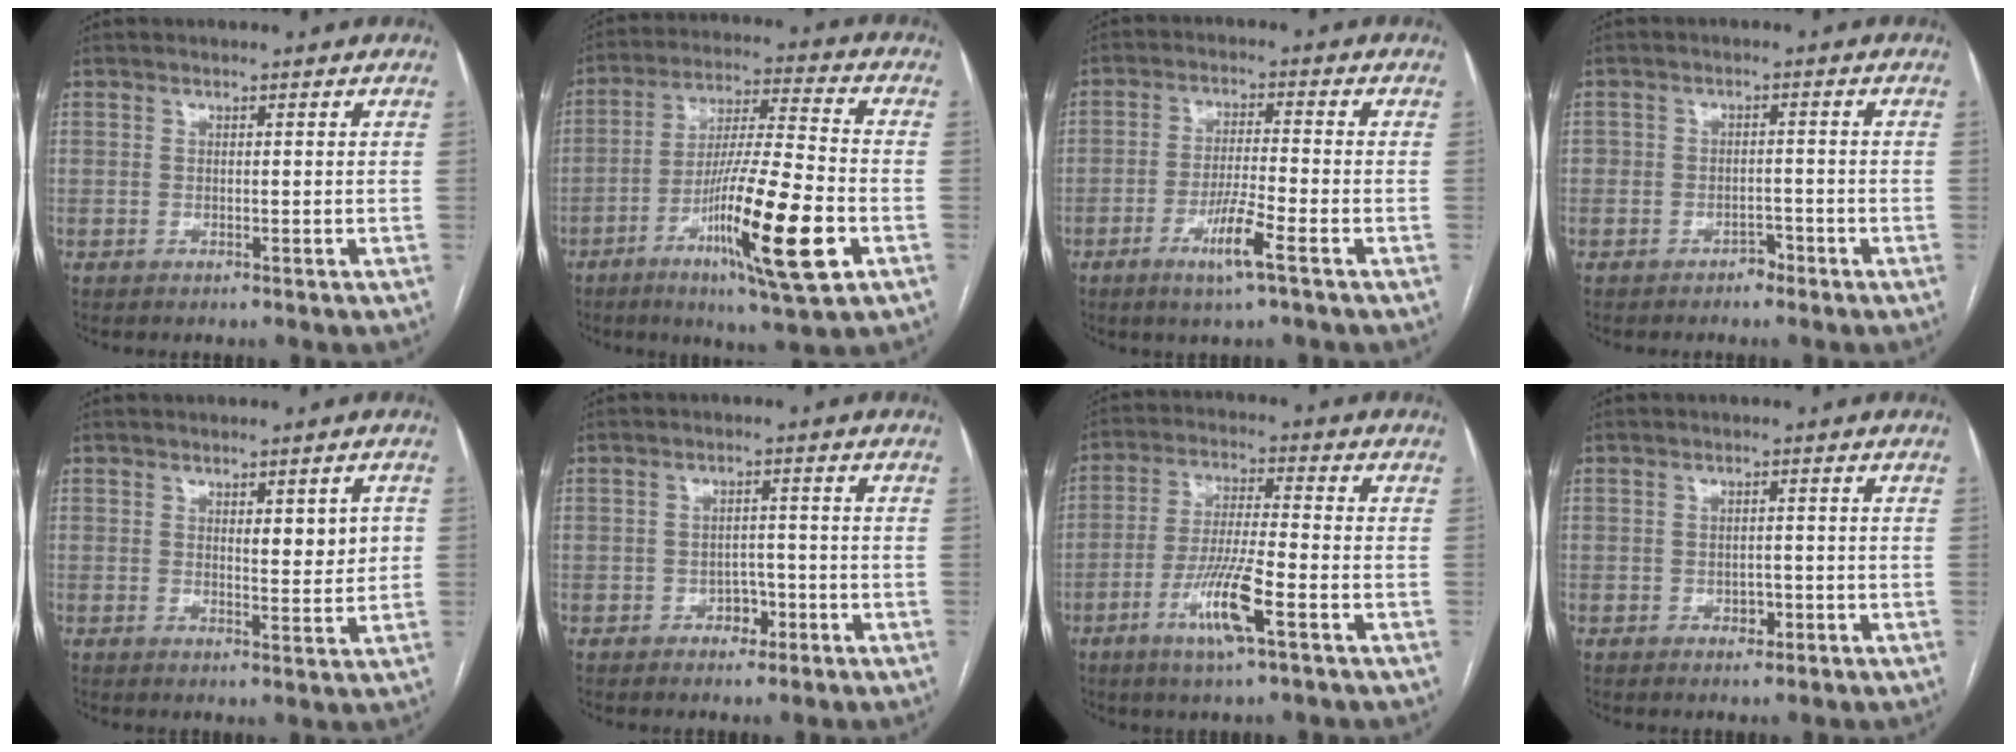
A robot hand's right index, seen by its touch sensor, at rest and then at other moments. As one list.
[{"total": 16.9, "force": [-6.3, 0.7, 15.7], "torque": [-0.281, -0.020, -0.108]}, {"total": 6.4, "force": [-3.3, -0.2, 5.4], "torque": [-0.104, -0.011, -0.064]}, {"total": 2.3, "force": [-1.7, 1.5, 0.6], "torque": [-0.007, 0.007, -0.026]}, {"total": 4.7, "force": [1.2, 1.3, 4.3], "torque": [-0.058, -0.007, 0.019]}, {"total": 2.7, "force": [-1.4, 1.9, 1.4], "torque": [-0.011, 0.007, -0.017]}, {"total": 9.6, "force": [-4.3, 0.5, 8.6], "torque": [-0.168, -0.011, -0.081]}, {"total": 1.7, "force": [-0.7, 1.2, 1.0], "torque": [-0.012, 0.003, -0.006]}]